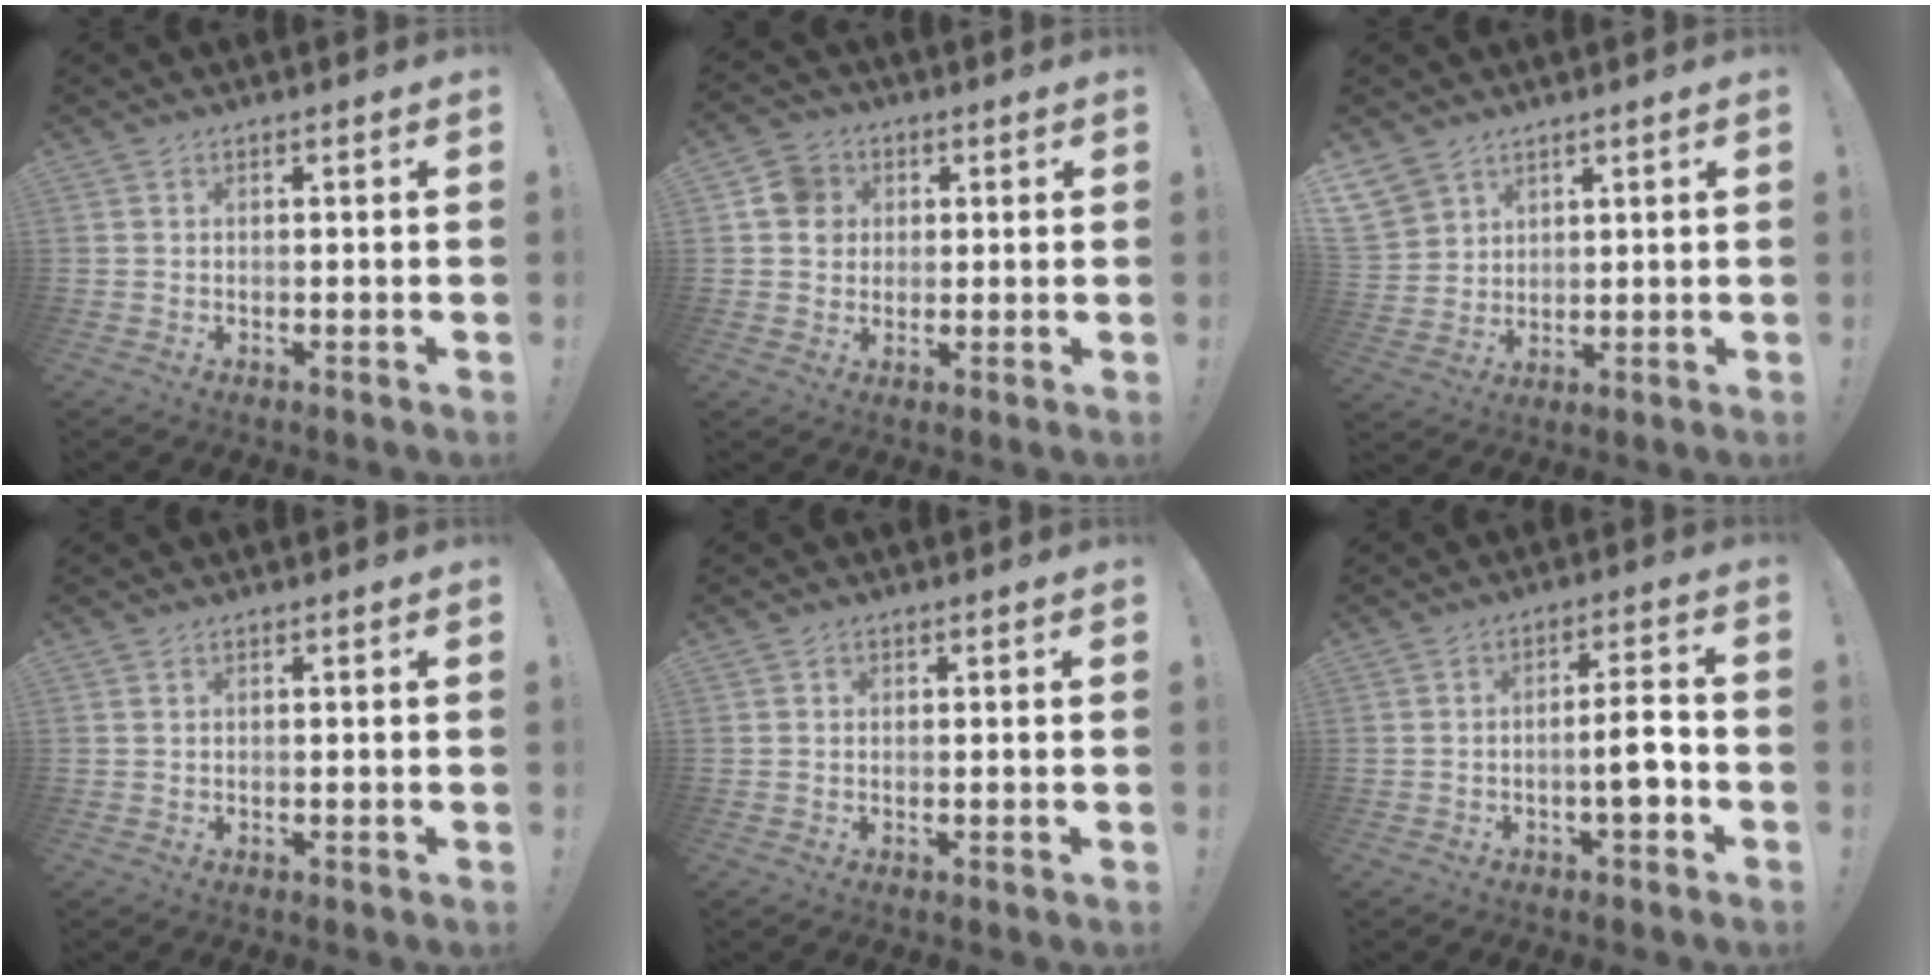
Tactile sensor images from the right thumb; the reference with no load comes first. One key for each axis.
{"total": 8.3, "fx": 2.1, "fy": 7.5, "fz": 2.8, "tx": -0.033, "ty": 0.000, "tz": 0.045}
{"total": 6.9, "fx": 5.0, "fy": 4.6, "fz": 1.2, "tx": -0.024, "ty": -0.033, "tz": 0.103}
{"total": 0.0}
{"total": 0.6, "fx": 0.1, "fy": 0.6, "fz": 0.0, "tx": 0.008, "ty": -0.002, "tz": 0.001}
{"total": 7.6, "fx": -2.6, "fy": 1.9, "fz": 6.9, "tx": -0.091, "ty": 0.008, "tz": -0.046}